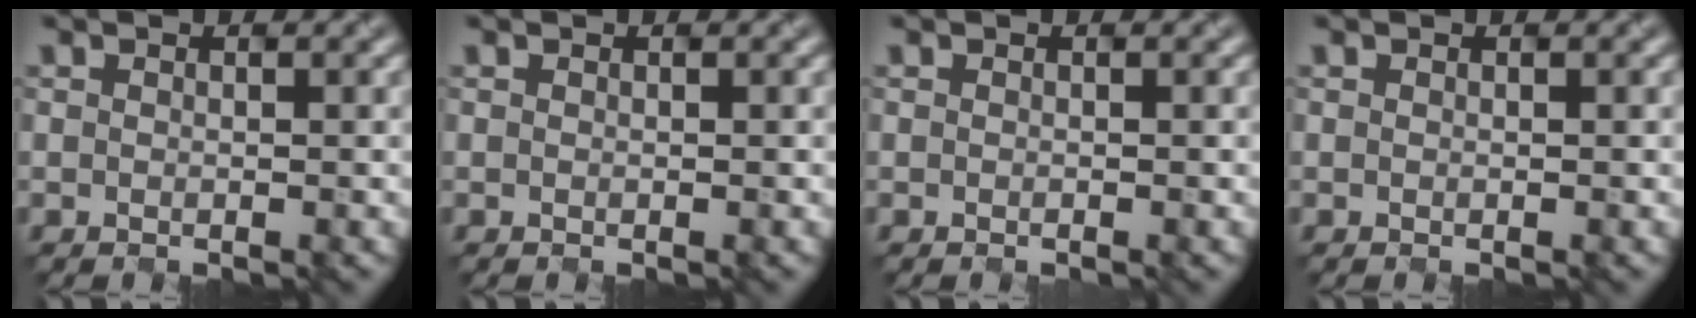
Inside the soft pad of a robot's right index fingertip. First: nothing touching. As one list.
[{"total": 0.0}, {"total": 0.0}, {"total": 0.0}]